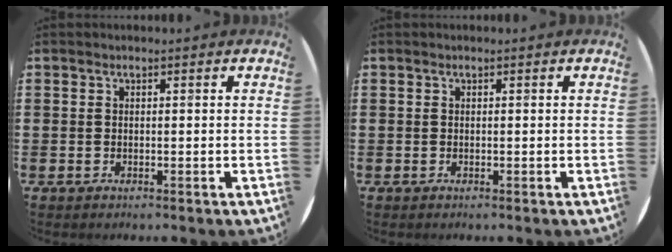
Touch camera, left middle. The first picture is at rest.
{"total": 0.0}